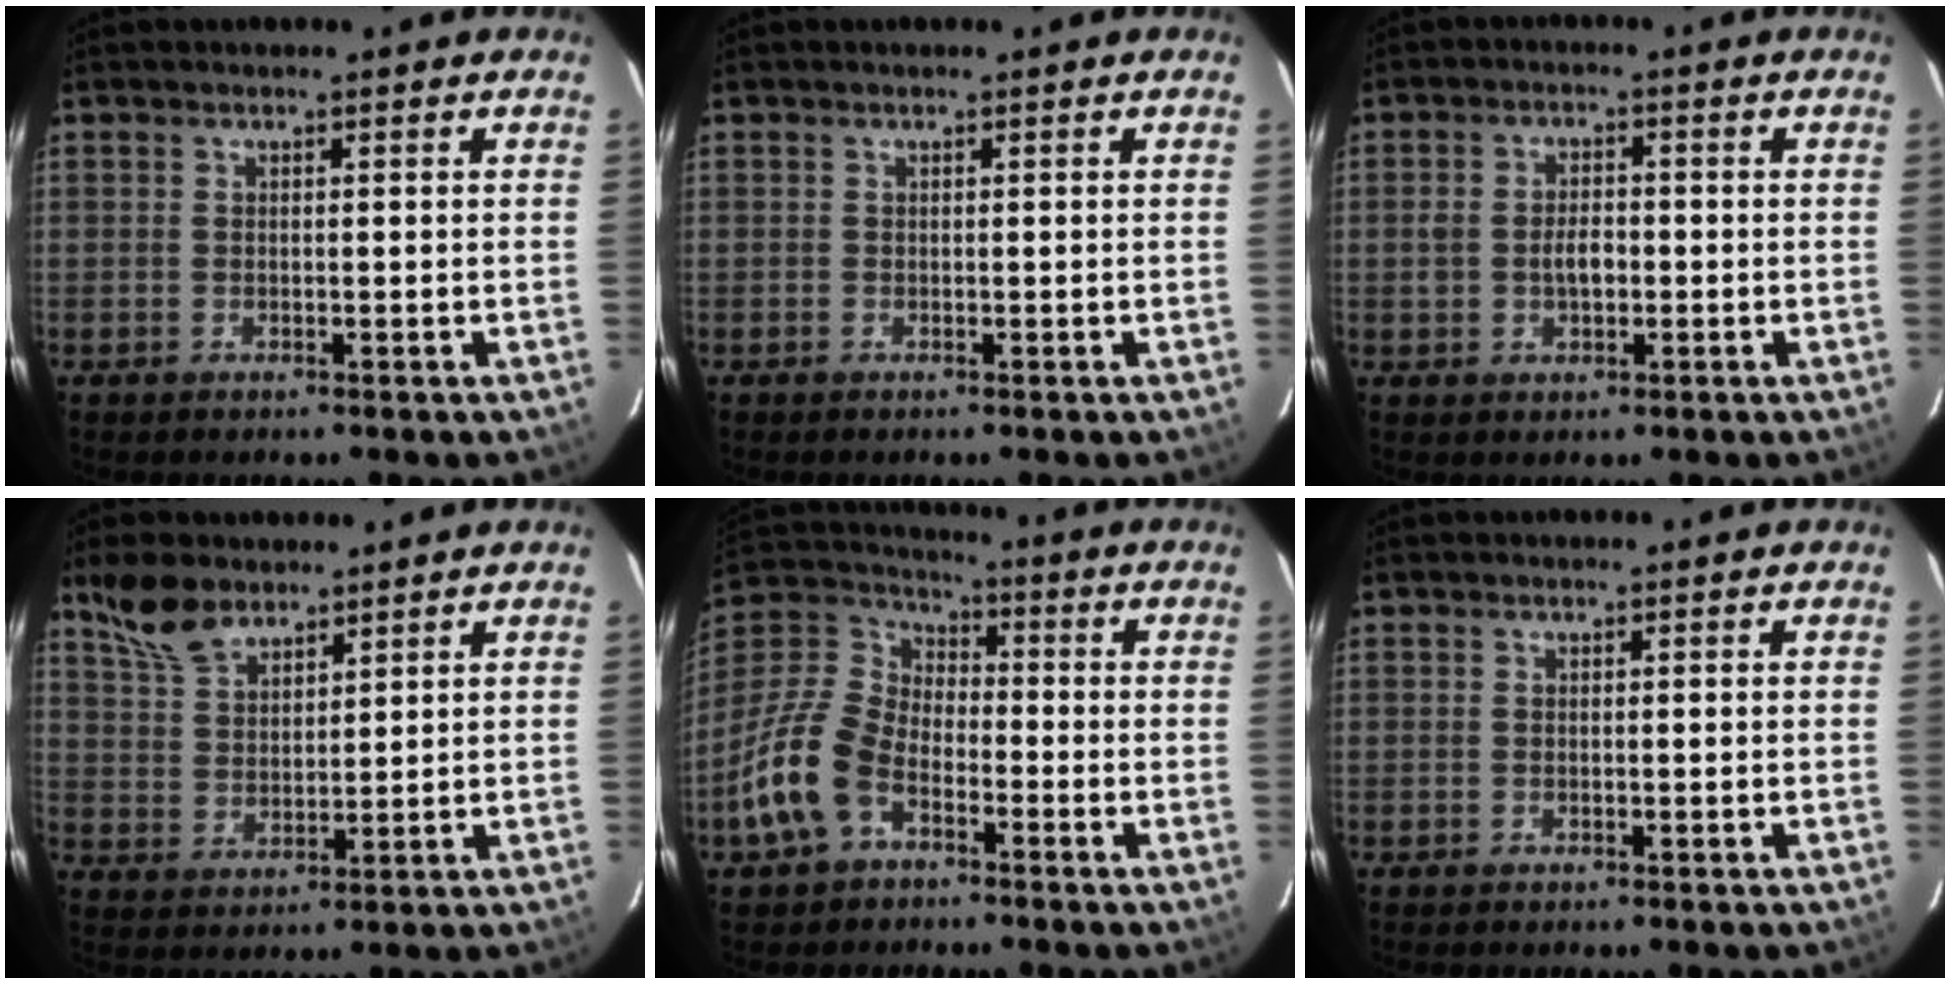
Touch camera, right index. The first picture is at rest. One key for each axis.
{"total": 0.0}
{"total": 4.1, "fx": -0.7, "fy": 2.6, "fz": 3.1, "tx": -0.058, "ty": 0.005, "tz": -0.008}
{"total": 8.1, "fx": 6.2, "fy": 3.8, "fz": 3.6, "tx": -0.074, "ty": 0.019, "tz": 0.125}
{"total": 13.9, "fx": -6.6, "fy": 8.5, "fz": 8.7, "tx": -0.194, "ty": 0.011, "tz": -0.132}
{"total": 0.0}